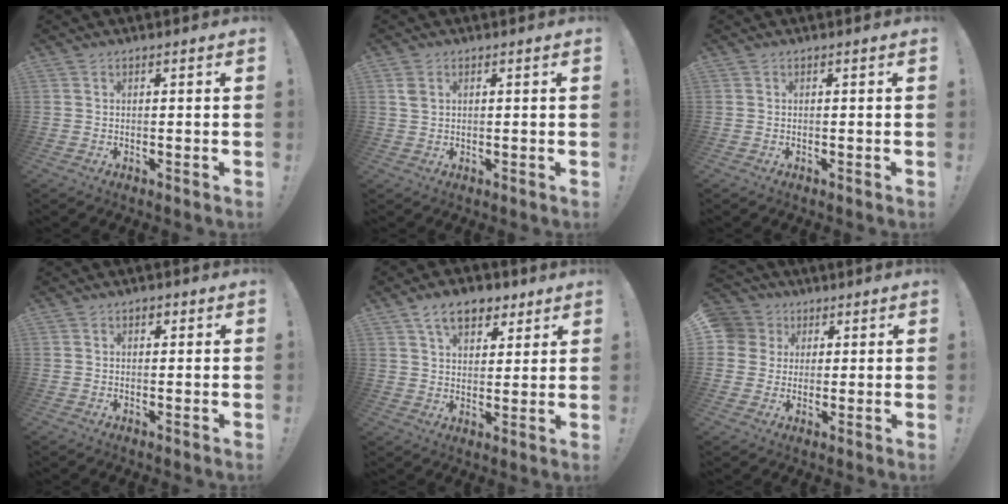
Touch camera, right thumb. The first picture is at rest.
{"total": 2.5, "force": [1.2, 1.6, 1.4], "torque": [-0.013, -0.003, 0.020]}
{"total": 0.0}
{"total": 1.1, "force": [0.4, 0.8, 0.6], "torque": [-0.009, 0.002, 0.005]}
{"total": 10.9, "force": [6.4, 6.5, 5.9], "torque": [-0.090, -0.022, 0.120]}
{"total": 7.9, "force": [1.8, 7.5, 1.6], "torque": [-0.023, -0.006, 0.038]}